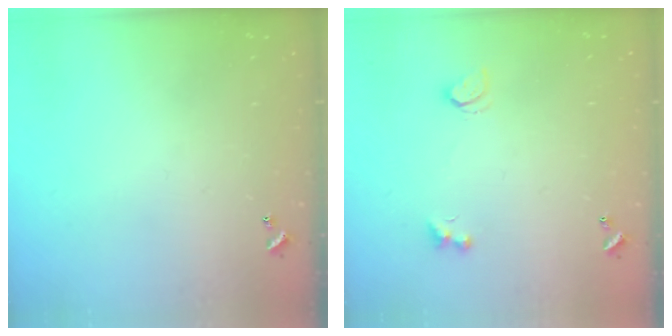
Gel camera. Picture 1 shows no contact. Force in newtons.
{"total": 1.8, "press": 1.8, "slide": 0.5}